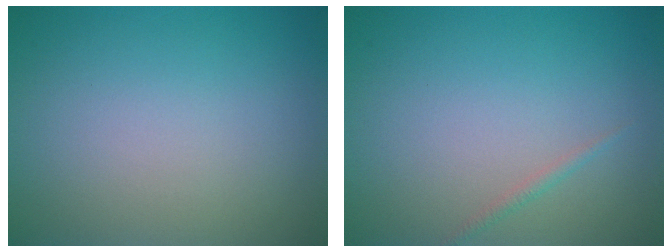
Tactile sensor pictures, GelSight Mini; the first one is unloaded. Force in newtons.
{"total": 0.7, "press": 0.7, "slide": 0.0}